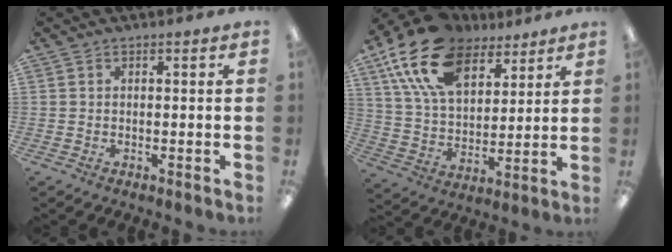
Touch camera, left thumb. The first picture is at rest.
{"total": 19.0, "force": [11.8, 10.5, 10.5], "torque": [-0.209, -0.046, 0.217]}